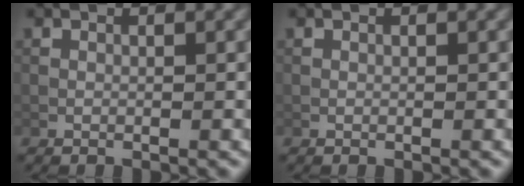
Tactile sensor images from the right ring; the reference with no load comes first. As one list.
[{"total": 0.0}]